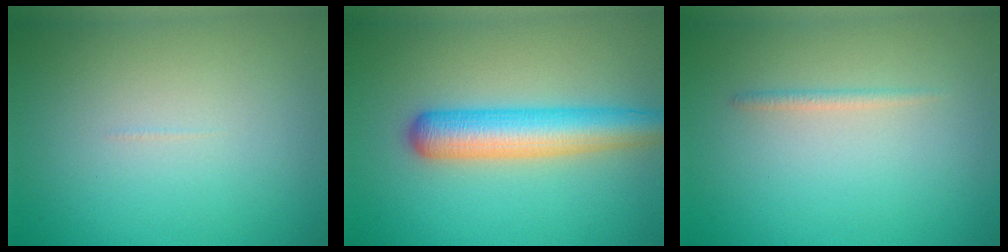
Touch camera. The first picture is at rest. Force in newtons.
{"total": 5.8, "press": 5.8, "slide": 0.1}
{"total": 0.8, "press": 0.8, "slide": 0.0}